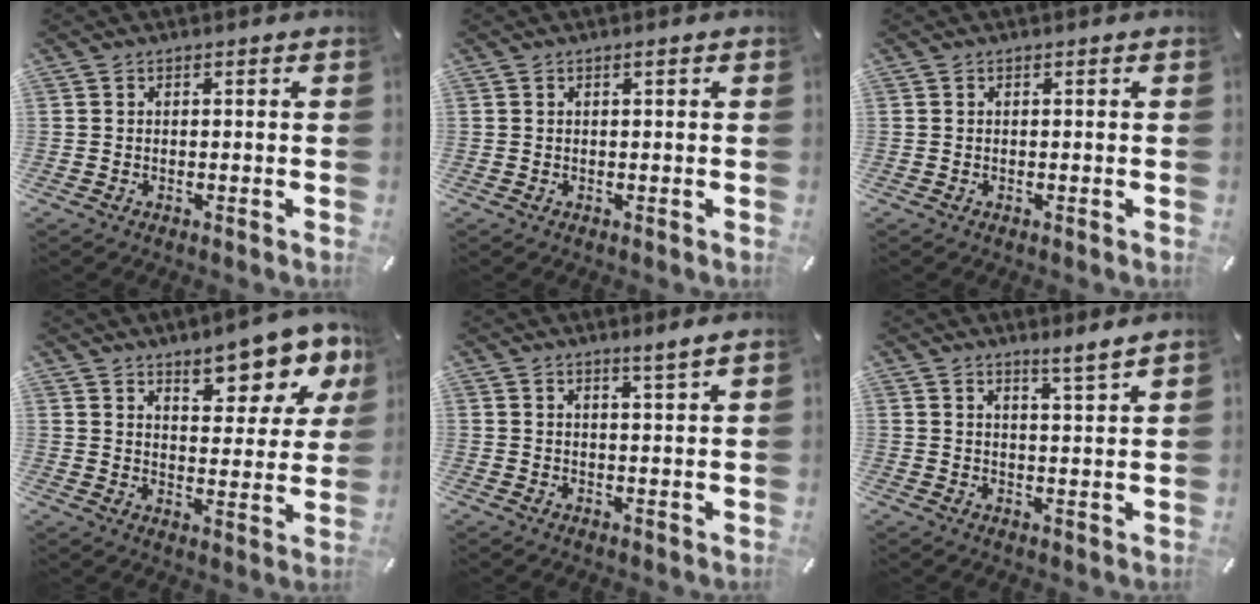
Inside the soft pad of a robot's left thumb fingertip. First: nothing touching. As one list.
[{"total": 0.5, "force": [0.2, 0.0, 0.5], "torque": [-0.009, 0.000, 0.004]}, {"total": 0.0}, {"total": 11.6, "force": [8.9, 4.8, 5.7], "torque": [-0.061, -0.064, 0.153]}, {"total": 2.7, "force": [2.3, -0.5, 1.3], "torque": [-0.028, -0.013, 0.041]}, {"total": 3.9, "force": [3.6, -0.7, 1.3], "torque": [-0.027, -0.028, 0.062]}]